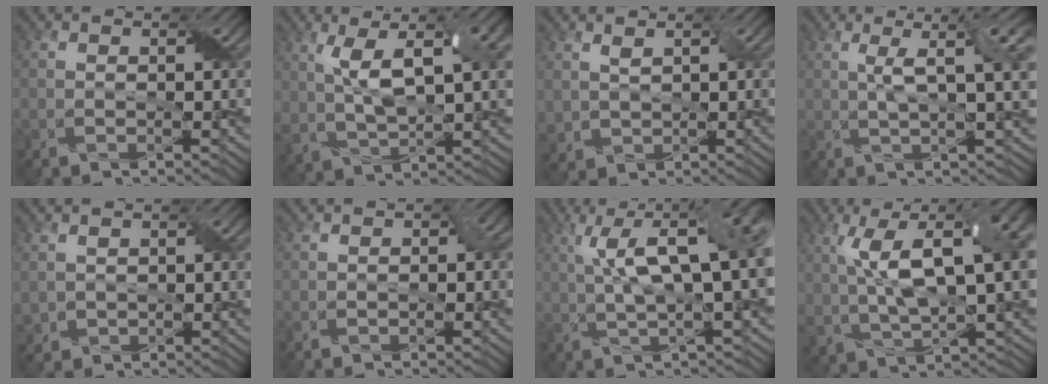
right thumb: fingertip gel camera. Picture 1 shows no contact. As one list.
[{"total": 10.5, "force": [3.0, 4.3, 9.1], "torque": [-0.183, 0.000, 0.060]}, {"total": 2.5, "force": [1.1, 1.6, 1.5], "torque": [-0.045, -0.002, 0.027]}, {"total": 7.2, "force": [1.7, 1.4, 6.9], "torque": [-0.112, 0.012, 0.033]}, {"total": 1.5, "force": [0.3, 1.4, 0.4], "torque": [-0.021, -0.004, 0.013]}, {"total": 1.3, "force": [-0.3, 0.9, 0.9], "torque": [-0.012, 0.001, -0.003]}, {"total": 13.8, "force": [3.0, 4.7, 12.6], "torque": [-0.209, 0.021, 0.052]}, {"total": 14.0, "force": [3.1, 6.4, 12.1], "torque": [-0.231, 0.009, 0.058]}]